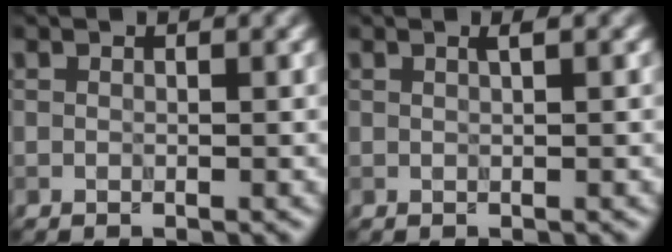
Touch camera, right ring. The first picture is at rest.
{"total": 0.9, "force": [0.4, 0.2, 0.8], "torque": [-0.007, 0.003, 0.004]}